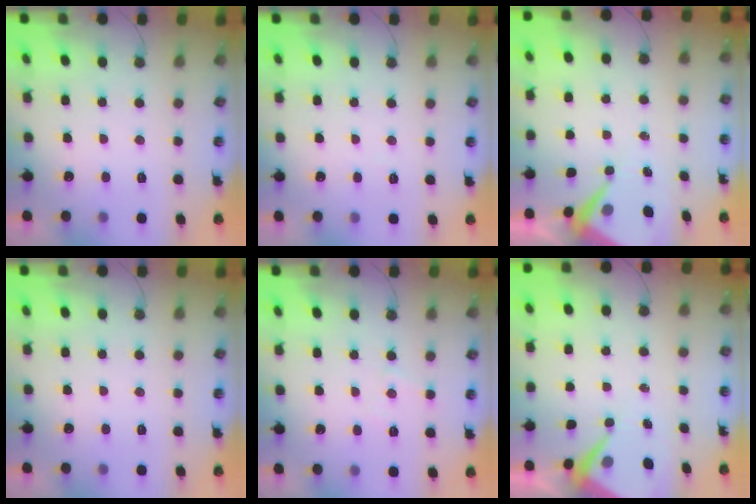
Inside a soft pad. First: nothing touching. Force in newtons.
{"total": 2.1, "press": 2.1, "slide": 0.5}
{"total": 5.6, "press": 5.6, "slide": 0.5}
{"total": 0.0}
{"total": 3.8, "press": 3.7, "slide": 0.6}
{"total": 5.6, "press": 5.6, "slide": 0.5}